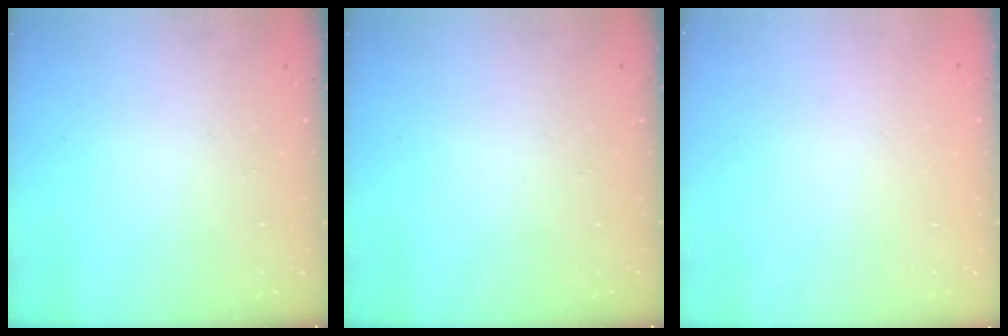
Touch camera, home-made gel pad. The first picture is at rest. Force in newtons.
{"total": 0.0}
{"total": 2.2, "press": 2.2, "slide": 0.1}